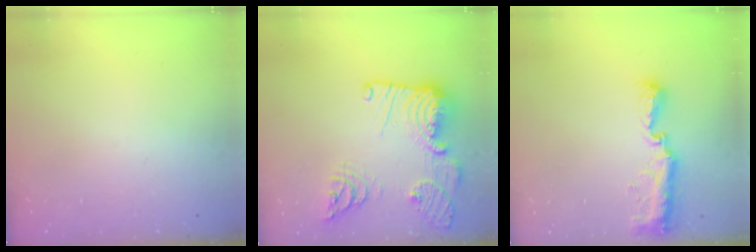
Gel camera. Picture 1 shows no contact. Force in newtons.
{"total": 22.8, "press": 22.7, "slide": 2.3}
{"total": 8.6, "press": 8.6, "slide": 0.5}